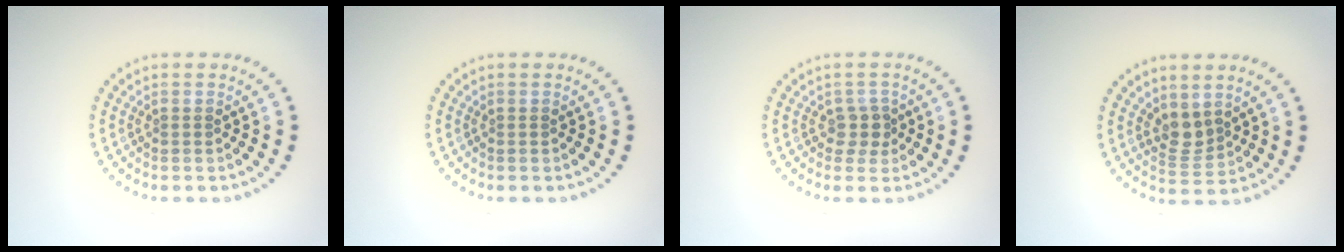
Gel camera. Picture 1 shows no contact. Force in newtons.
{"total": 0.0}
{"total": 1.7, "press": 1.4, "slide": 1.0}
{"total": 2.3, "press": 1.8, "slide": 1.5}